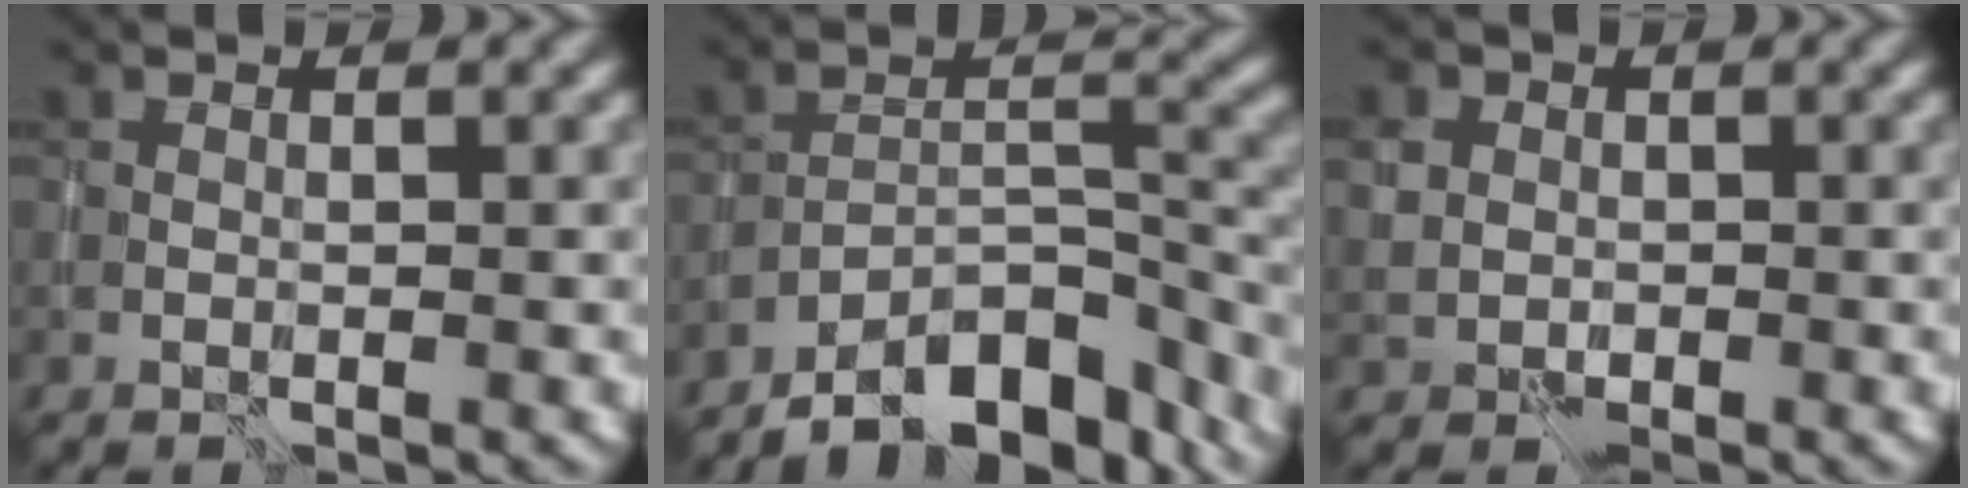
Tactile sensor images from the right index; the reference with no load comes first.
{"total": 9.2, "force": [-7.8, 2.7, 4.2], "torque": [-0.050, 0.003, -0.135]}
{"total": 2.3, "force": [0.3, 2.2, 0.5], "torque": [-0.023, 0.006, 0.005]}